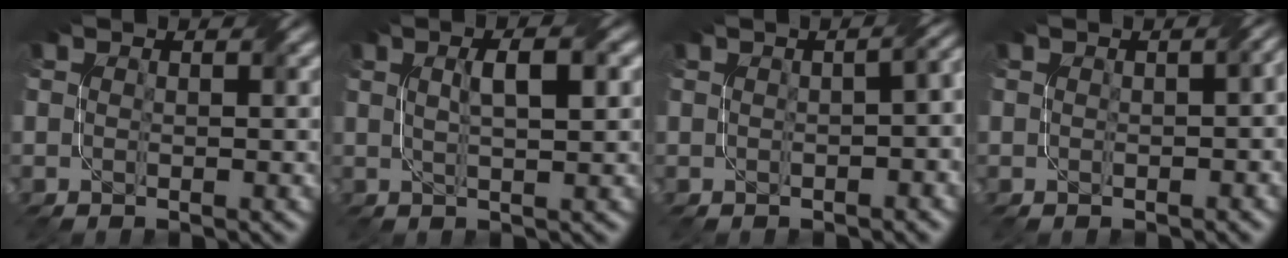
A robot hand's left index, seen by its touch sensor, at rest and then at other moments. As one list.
[{"total": 3.4, "force": [0.9, 0.8, 3.2], "torque": [-0.047, 0.014, 0.017]}, {"total": 5.8, "force": [0.1, 2.9, 5.1], "torque": [-0.022, 0.016, -0.003]}, {"total": 2.6, "force": [0.0, 1.3, 2.3], "torque": [-0.015, 0.005, 0.010]}]